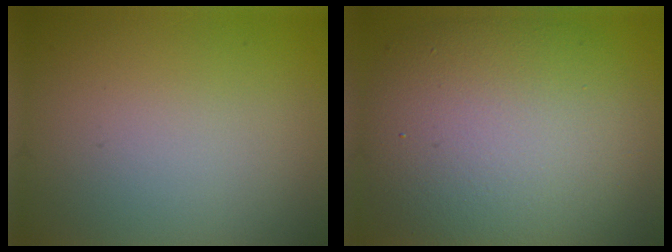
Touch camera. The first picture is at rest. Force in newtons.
{"total": 11.3, "press": 11.3, "slide": 0.9}